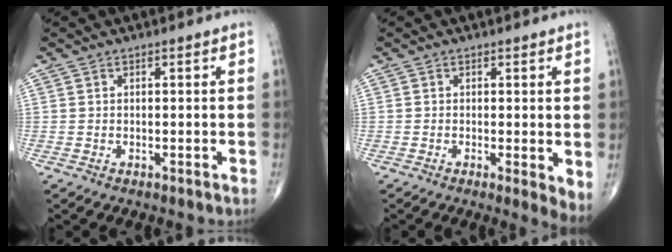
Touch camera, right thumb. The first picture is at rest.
{"total": 3.6, "force": [-0.1, 1.0, 3.5], "torque": [-0.052, -0.012, -0.006]}